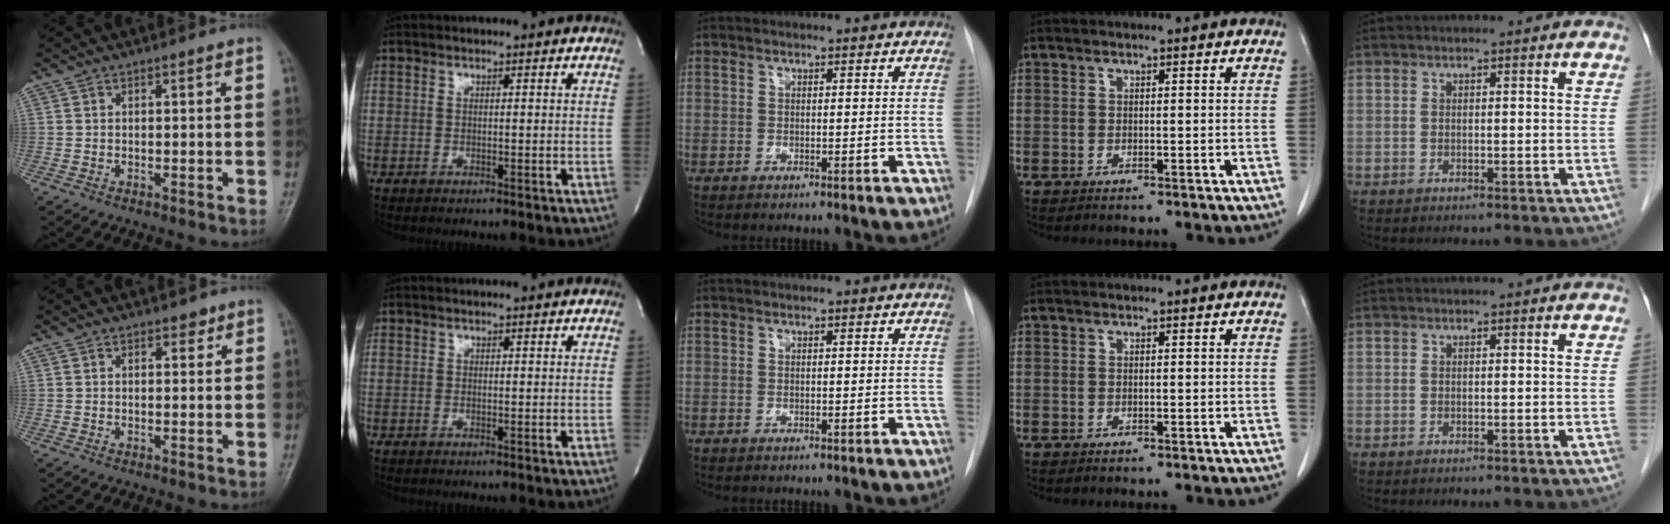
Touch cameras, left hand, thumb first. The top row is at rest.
{"thumb": {"total": 1.5, "force": [1.1, 0.9, 0.6], "torque": [0.004, -0.005, 0.012]}}